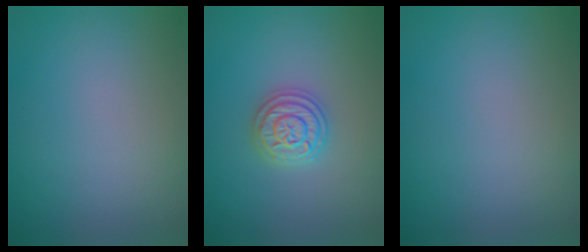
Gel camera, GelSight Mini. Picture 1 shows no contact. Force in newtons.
{"total": 3.7, "press": 3.7, "slide": 0.5}
{"total": 0.0}